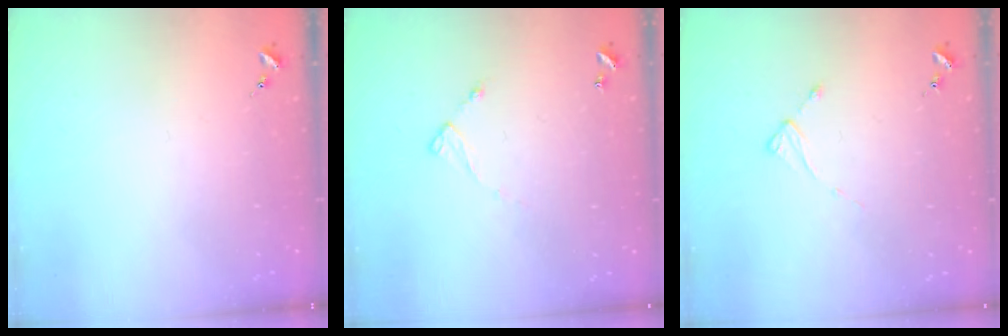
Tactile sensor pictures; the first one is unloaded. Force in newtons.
{"total": 5.2, "press": 5.2, "slide": 0.3}
{"total": 2.0, "press": 1.9, "slide": 0.4}